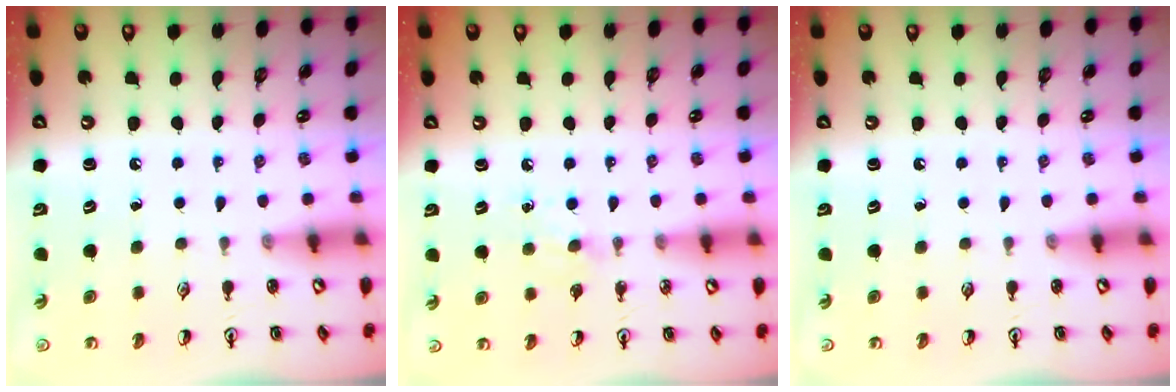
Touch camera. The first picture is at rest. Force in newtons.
{"total": 4.1, "press": 4.0, "slide": 0.6}
{"total": 0.0}